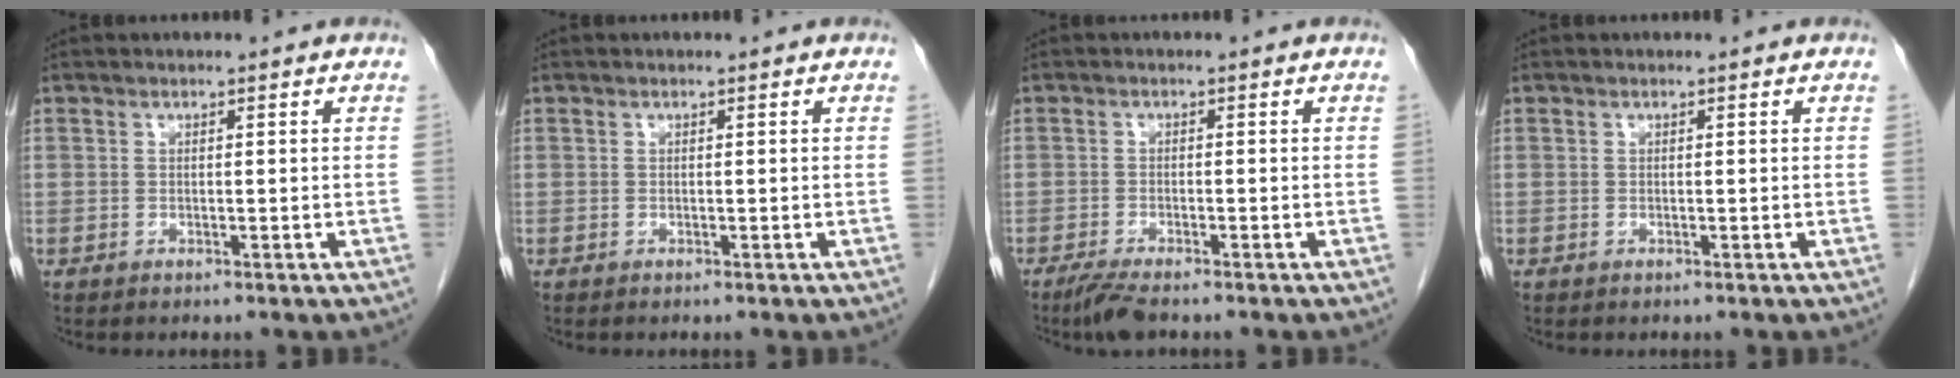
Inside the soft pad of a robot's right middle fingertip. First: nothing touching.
{"total": 0.0}
{"total": 3.7, "force": [-2.9, 0.5, 2.2], "torque": [-0.046, -0.009, -0.053]}
{"total": 0.0}